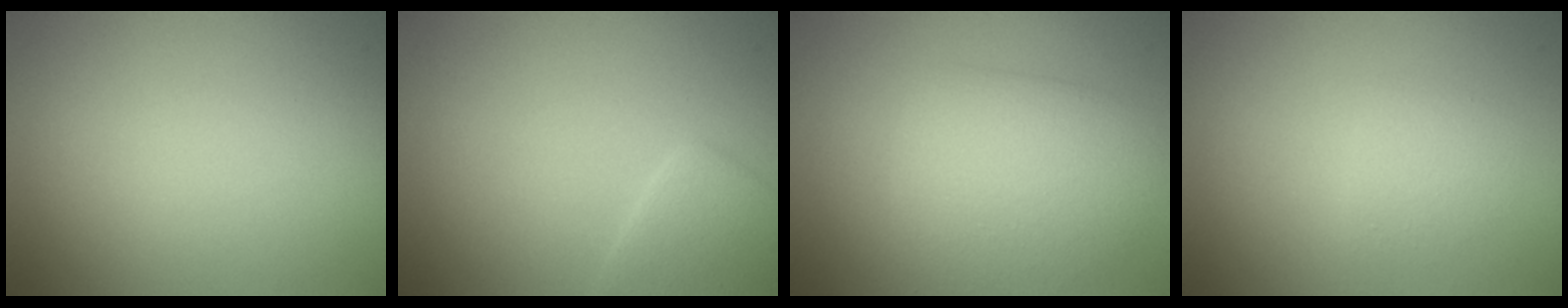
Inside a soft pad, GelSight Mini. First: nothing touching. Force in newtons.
{"total": 2.5, "press": 2.5, "slide": 0.2}
{"total": 4.8, "press": 4.7, "slide": 0.3}
{"total": 1.4, "press": 1.4, "slide": 0.0}